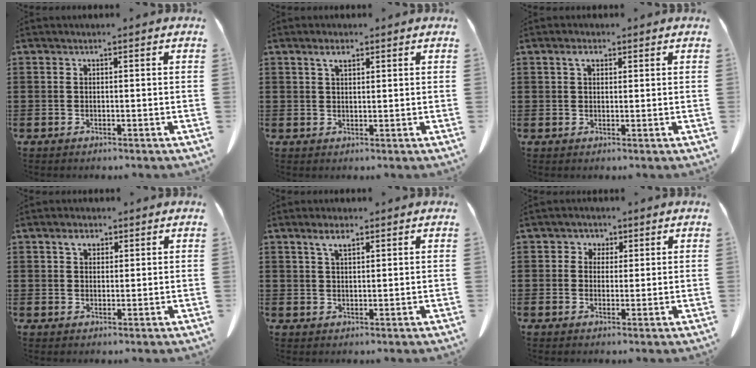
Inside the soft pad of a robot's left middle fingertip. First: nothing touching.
{"total": 2.4, "force": [1.4, 0.9, 1.8], "torque": [-0.032, -0.001, 0.025]}
{"total": 2.1, "force": [1.1, 1.1, 1.4], "torque": [-0.025, 0.000, 0.019]}
{"total": 2.7, "force": [1.7, 1.5, 1.4], "torque": [-0.026, 0.001, 0.030]}
{"total": 3.3, "force": [2.1, 0.9, 2.4], "torque": [-0.053, 0.004, 0.037]}
{"total": 2.2, "force": [1.1, 1.9, 0.2], "torque": [-0.016, 0.010, 0.018]}